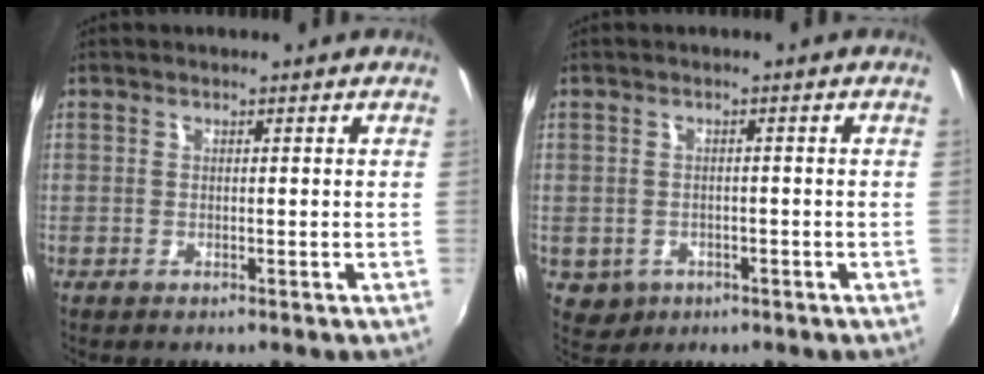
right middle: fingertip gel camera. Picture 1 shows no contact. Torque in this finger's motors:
{"motor_torque": [0.25, -0.21, -0.03, -0.01]}